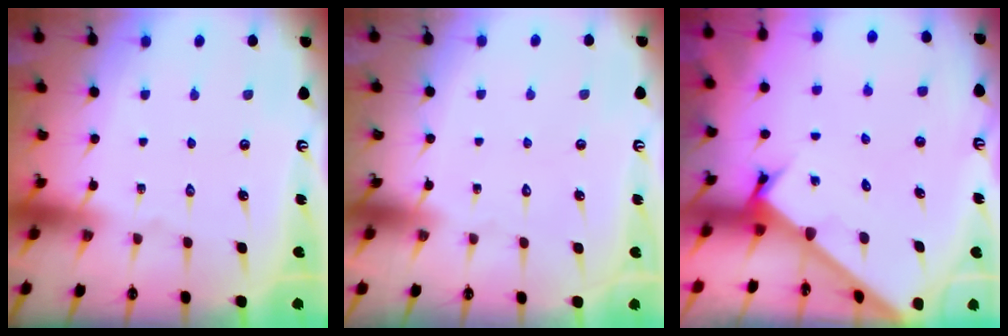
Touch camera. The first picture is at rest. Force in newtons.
{"total": 1.5, "press": 1.5, "slide": 0.1}
{"total": 2.6, "press": 2.6, "slide": 0.2}